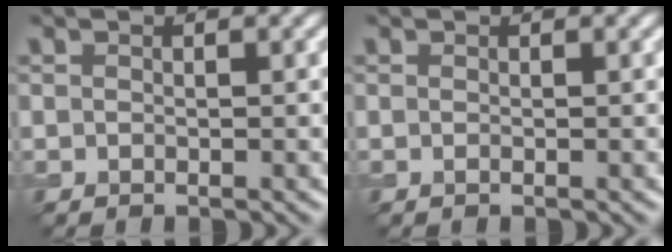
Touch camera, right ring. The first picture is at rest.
{"total": 0.0}